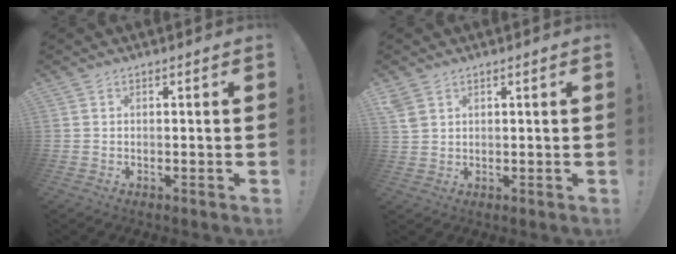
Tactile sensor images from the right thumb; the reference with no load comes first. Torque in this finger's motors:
{"motor_torque": [-0.56, 0.46, 0.49, 0.28, -0.04]}